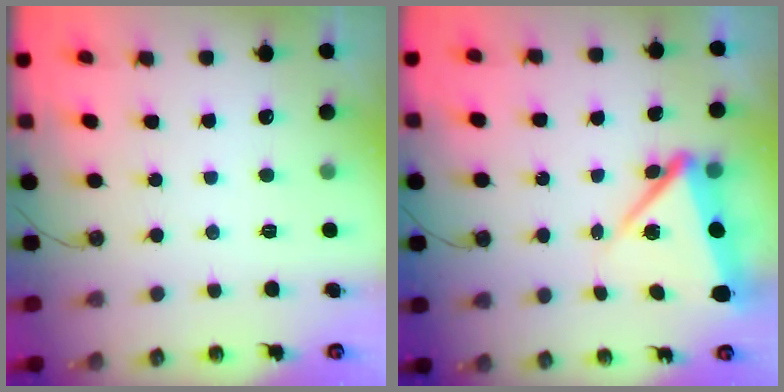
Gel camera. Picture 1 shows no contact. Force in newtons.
{"total": 8.4, "press": 8.1, "slide": 2.0}